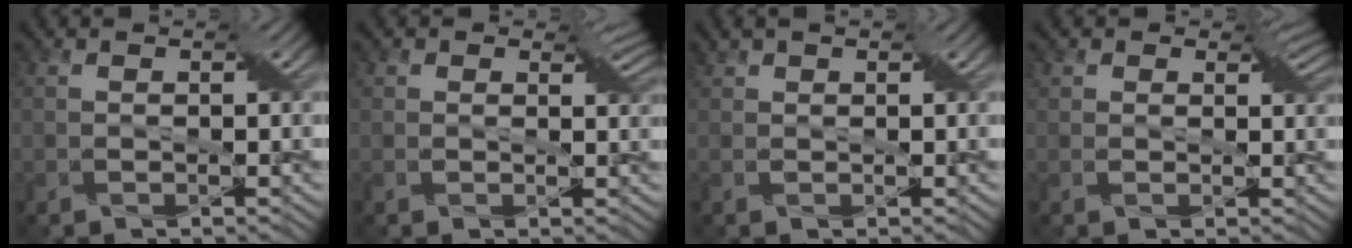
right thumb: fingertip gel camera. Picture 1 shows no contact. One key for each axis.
{"total": 3.3, "fx": 1.5, "fy": 2.2, "fz": 1.9, "tx": -0.028, "ty": -0.003, "tz": 0.021}
{"total": 1.5, "fx": 1.2, "fy": 0.7, "fz": 0.6, "tx": -0.016, "ty": 0.006, "tz": 0.023}
{"total": 3.4, "fx": 1.9, "fy": 2.3, "fz": 1.6, "tx": -0.025, "ty": -0.001, "tz": 0.027}